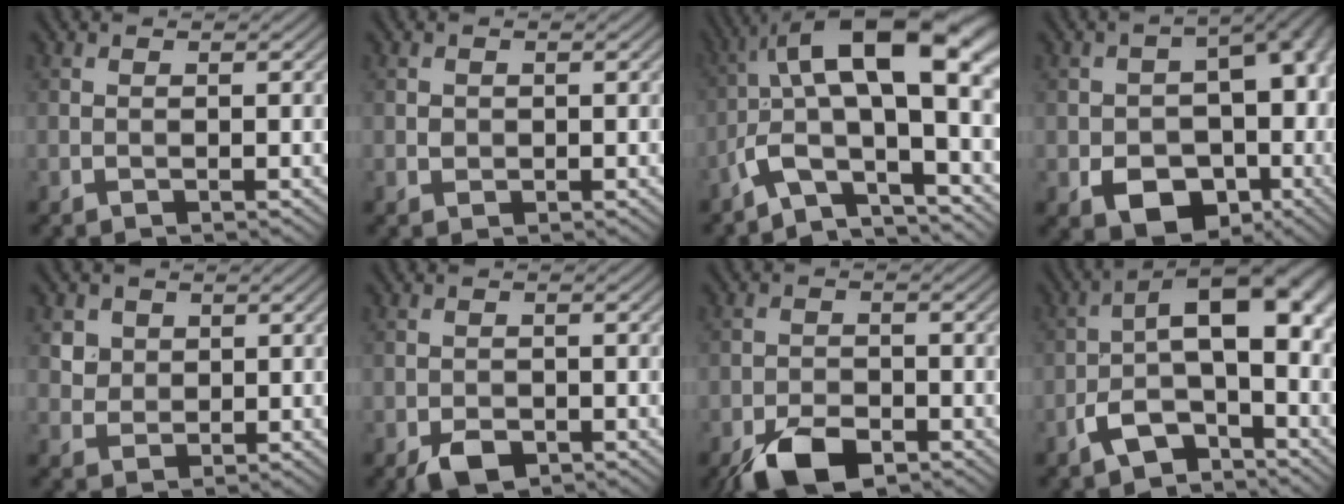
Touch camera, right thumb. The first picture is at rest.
{"total": 0.9, "force": [0.1, 0.8, 0.3], "torque": [-0.004, -0.003, 0.000]}
{"total": 14.4, "force": [-1.2, 4.7, 13.5], "torque": [-0.234, 0.028, -0.031]}
{"total": 13.4, "force": [-3.4, 9.6, 8.7], "torque": [-0.112, -0.030, -0.045]}
{"total": 3.4, "force": [1.5, 2.9, 1.0], "torque": [-0.038, -0.009, 0.041]}
{"total": 3.3, "force": [-1.9, 1.9, 1.9], "torque": [-0.036, -0.009, -0.036]}
{"total": 7.1, "force": [-4.6, 3.2, 4.4], "torque": [-0.078, -0.006, -0.086]}
{"total": 10.5, "force": [-3.3, 4.9, 8.6], "torque": [-0.150, 0.005, -0.066]}